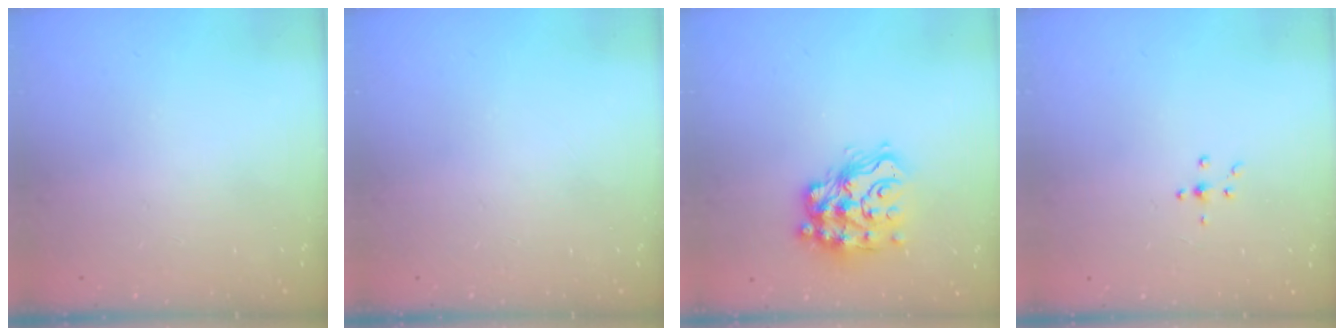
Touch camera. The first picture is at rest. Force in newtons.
{"total": 0.0}
{"total": 15.9, "press": 15.9, "slide": 0.9}
{"total": 3.9, "press": 3.7, "slide": 1.2}